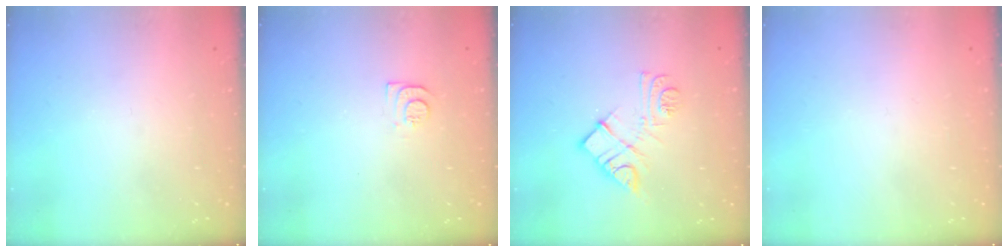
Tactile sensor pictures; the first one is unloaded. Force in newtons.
{"total": 8.2, "press": 8.2, "slide": 0.9}
{"total": 11.1, "press": 11.1, "slide": 0.5}
{"total": 1.8, "press": 1.8, "slide": 0.1}